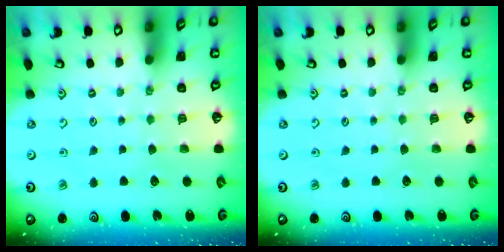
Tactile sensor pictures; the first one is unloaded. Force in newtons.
{"total": 0.0}